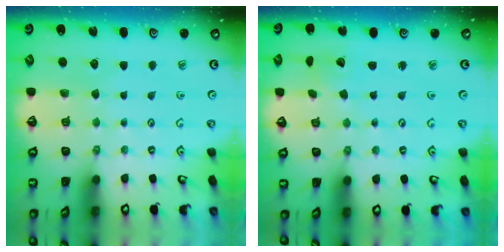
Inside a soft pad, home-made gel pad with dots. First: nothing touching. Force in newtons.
{"total": 2.2, "press": 2.2, "slide": 0.1}